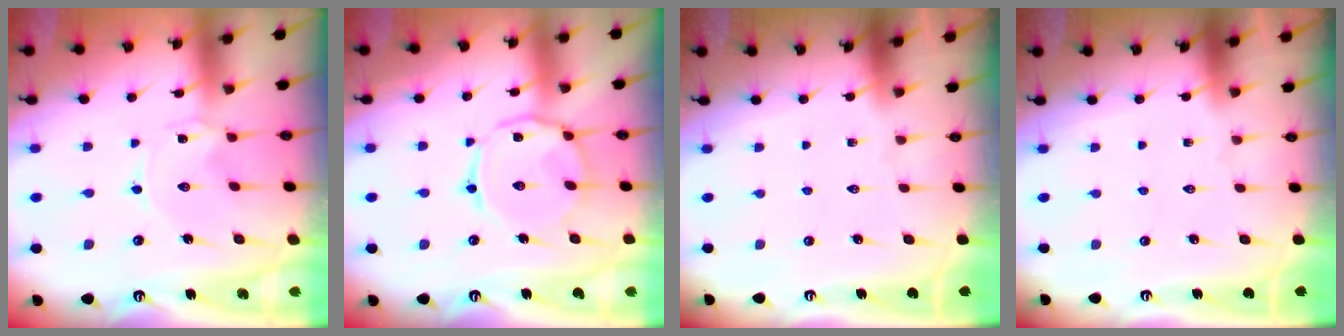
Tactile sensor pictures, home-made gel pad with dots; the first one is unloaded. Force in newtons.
{"total": 8.8, "press": 8.8, "slide": 0.7}
{"total": 0.0}
{"total": 0.0}